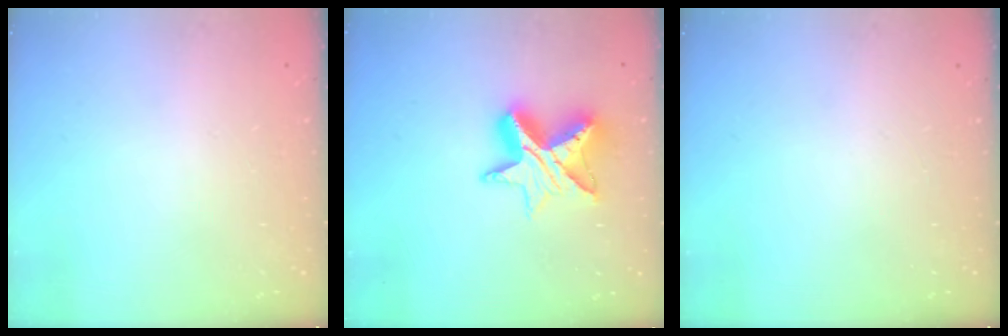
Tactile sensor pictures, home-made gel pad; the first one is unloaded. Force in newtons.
{"total": 12.3, "press": 12.3, "slide": 0.7}
{"total": 0.0}